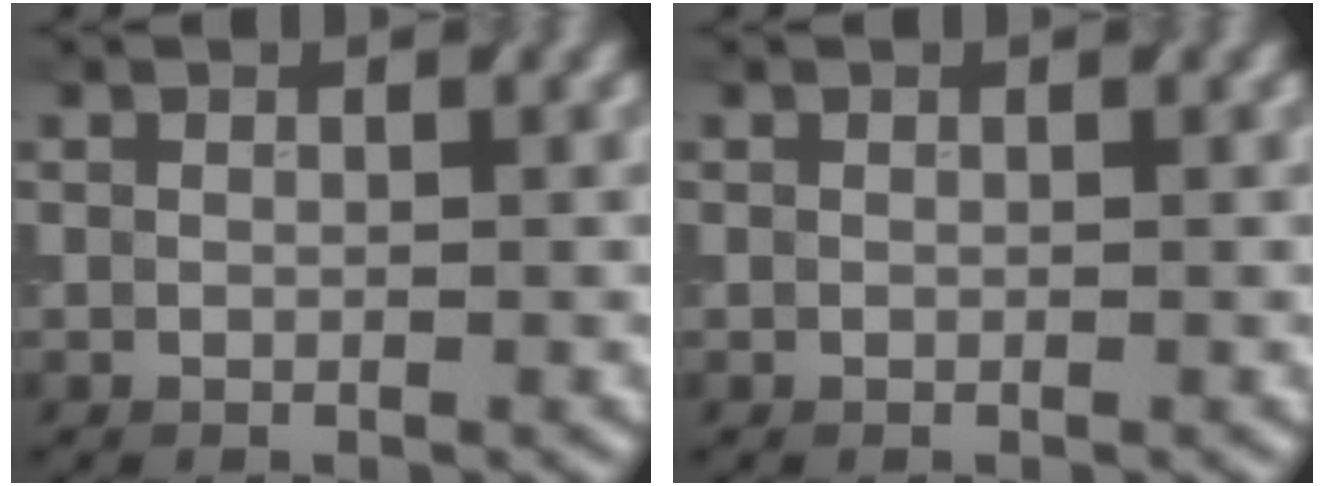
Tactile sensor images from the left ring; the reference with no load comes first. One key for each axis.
{"total": 0.0}